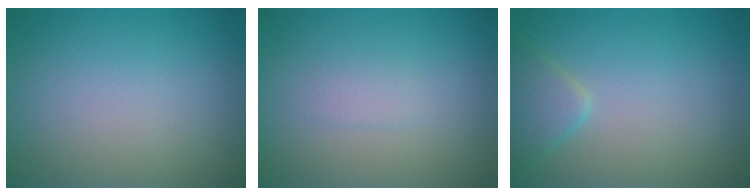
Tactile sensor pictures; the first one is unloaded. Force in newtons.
{"total": 0.9, "press": 0.9, "slide": 0.0}
{"total": 2.3, "press": 2.3, "slide": 0.2}